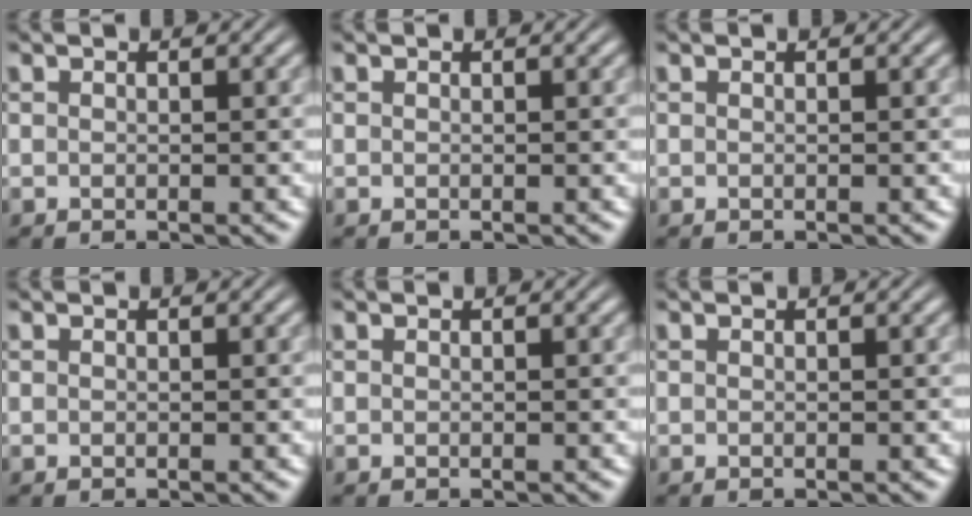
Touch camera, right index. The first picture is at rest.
{"total": 0.0}
{"total": 0.0}
{"total": 0.0}
{"total": 0.0}
{"total": 0.0}